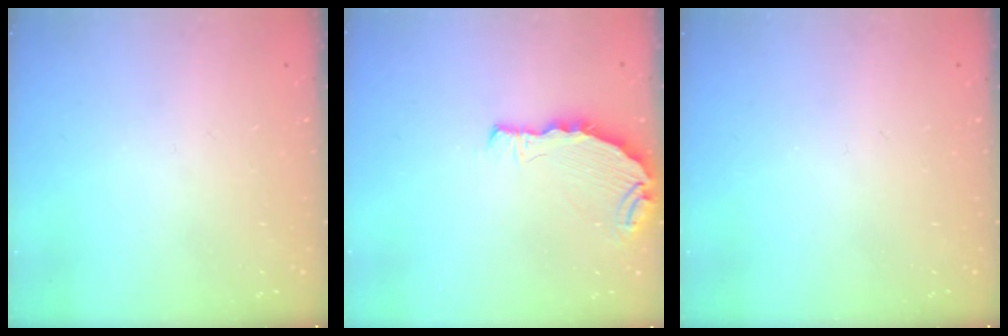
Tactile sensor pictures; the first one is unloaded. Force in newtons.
{"total": 7.2, "press": 5.7, "slide": 4.4}
{"total": 0.0}